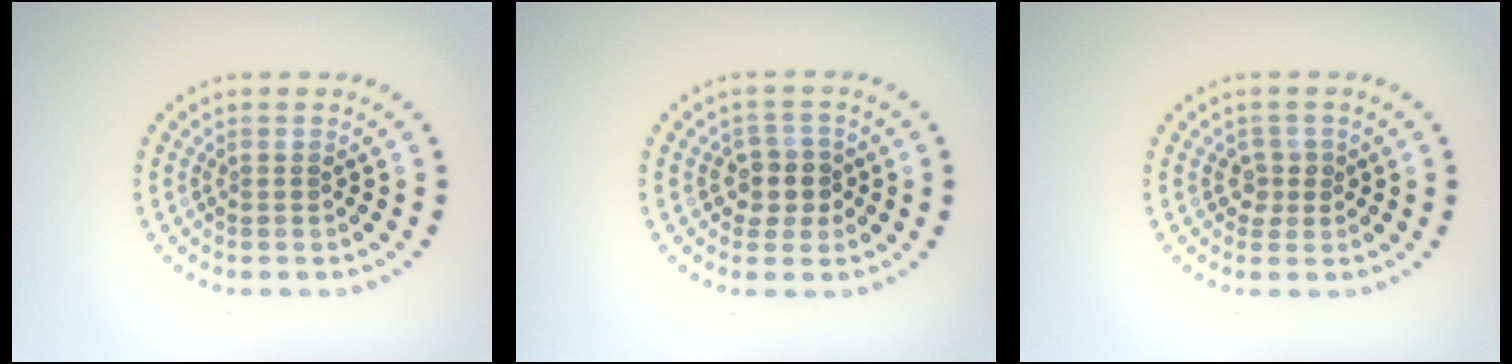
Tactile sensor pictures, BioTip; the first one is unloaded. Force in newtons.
{"total": 2.6, "press": 2.3, "slide": 1.1}
{"total": 1.3, "press": 1.2, "slide": 0.6}